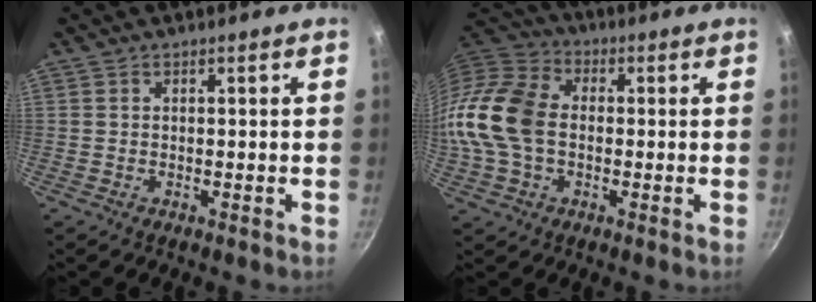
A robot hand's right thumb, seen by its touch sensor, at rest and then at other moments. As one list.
[{"total": 15.5, "force": [-0.9, 11.1, 10.7], "torque": [-0.198, 0.029, -0.033]}]